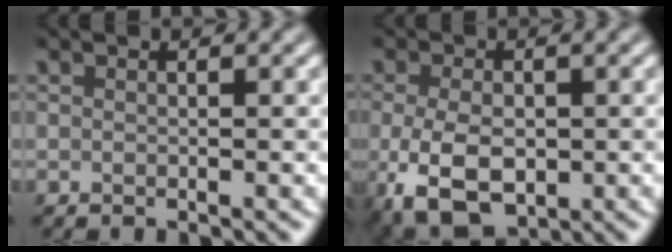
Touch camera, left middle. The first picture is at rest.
{"total": 6.3, "force": [-1.7, 3.8, 4.6], "torque": [-0.100, -0.013, -0.030]}